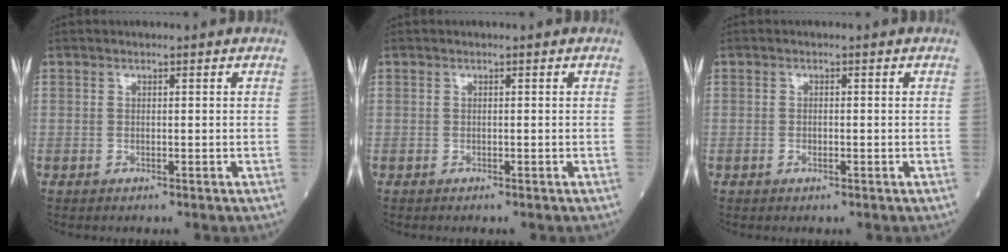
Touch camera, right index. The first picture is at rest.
{"total": 0.0}
{"total": 1.0, "force": [-0.4, 0.3, 0.9], "torque": [-0.014, 0.000, -0.007]}